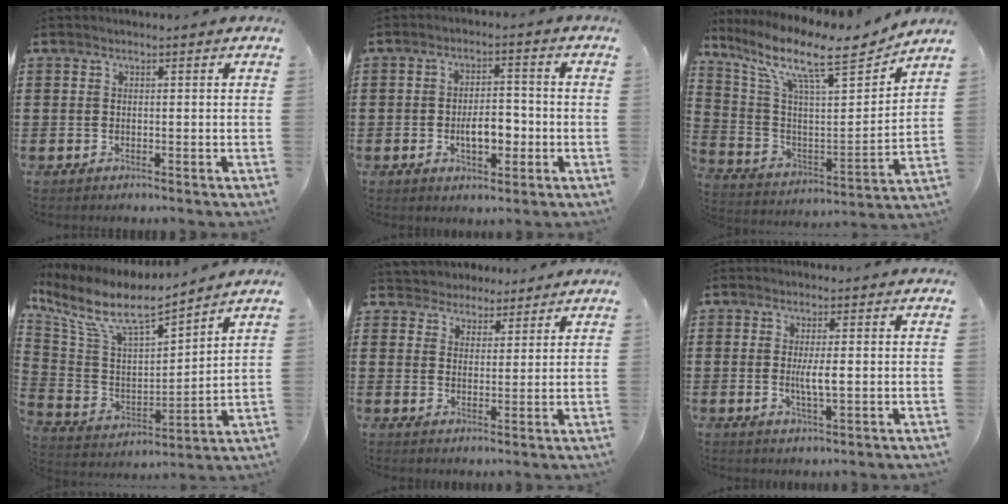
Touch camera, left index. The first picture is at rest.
{"total": 5.7, "force": [-1.4, 2.9, 4.8], "torque": [-0.069, 0.003, -0.029]}
{"total": 12.9, "force": [9.6, 2.8, 8.1], "torque": [-0.178, -0.059, 0.156]}
{"total": 9.4, "force": [7.3, 2.6, 5.3], "torque": [-0.135, -0.043, 0.124]}
{"total": 4.0, "force": [3.5, 1.7, -0.4], "torque": [-0.012, -0.007, 0.065]}
{"total": 3.6, "force": [0.1, 0.6, 3.5], "torque": [-0.063, -0.004, 0.002]}